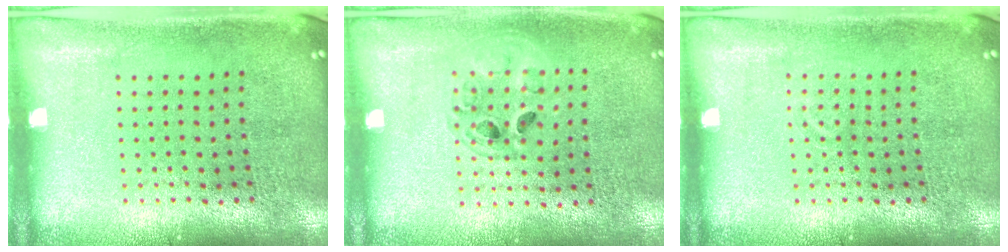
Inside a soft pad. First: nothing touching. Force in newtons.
{"total": 1.3, "press": 1.2, "slide": 0.2}
{"total": 0.7, "press": 0.7, "slide": 0.2}